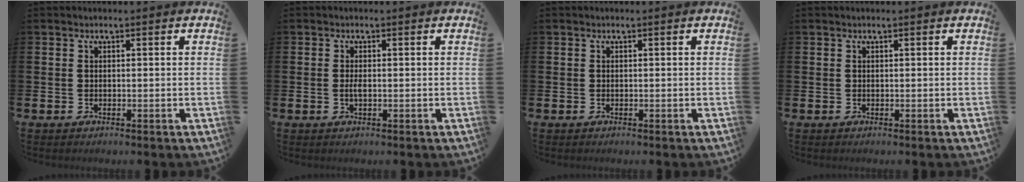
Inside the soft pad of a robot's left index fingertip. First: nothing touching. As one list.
[{"total": 1.2, "force": [-0.1, 0.4, 1.1], "torque": [-0.020, 0.001, -0.003]}, {"total": 0.0}, {"total": 0.0}]